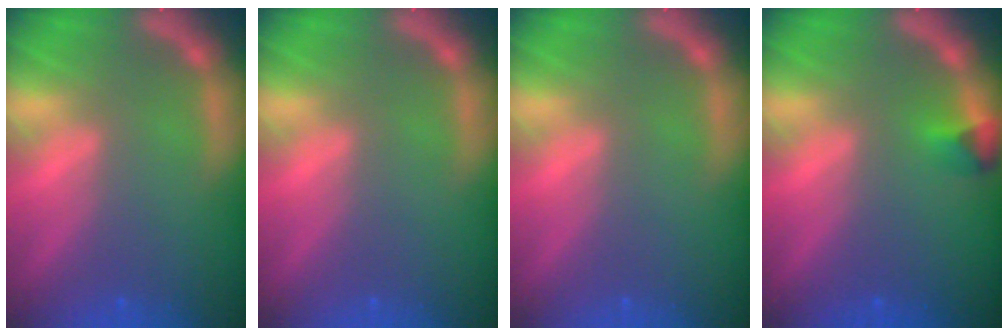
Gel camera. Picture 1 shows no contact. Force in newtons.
{"total": 0.0}
{"total": 0.0}
{"total": 1.4}